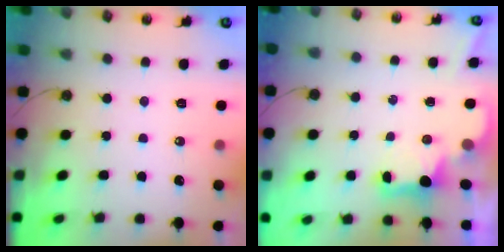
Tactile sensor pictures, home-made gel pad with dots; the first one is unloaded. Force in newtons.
{"total": 2.2, "press": 2.1, "slide": 0.6}